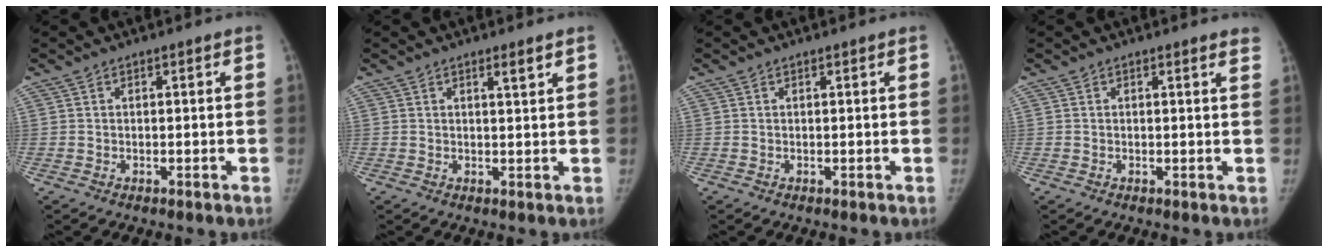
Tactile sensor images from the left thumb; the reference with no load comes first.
{"total": 2.1, "force": [1.4, 0.3, 1.6], "torque": [-0.021, -0.010, 0.023]}
{"total": 0.0}
{"total": 2.5, "force": [2.3, 0.3, 1.1], "torque": [-0.009, -0.007, 0.013]}